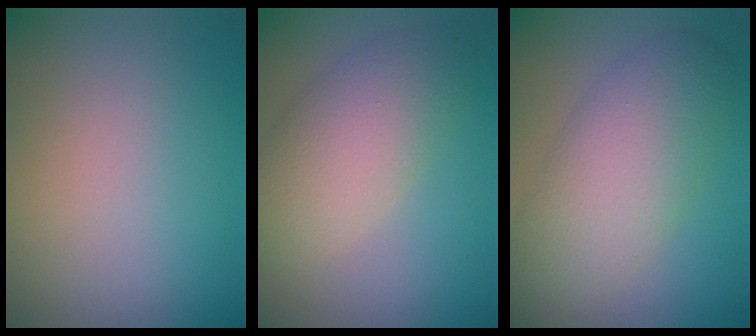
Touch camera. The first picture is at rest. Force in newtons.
{"total": 5.8, "press": 5.8, "slide": 0.1}
{"total": 6.6, "press": 6.6, "slide": 0.2}